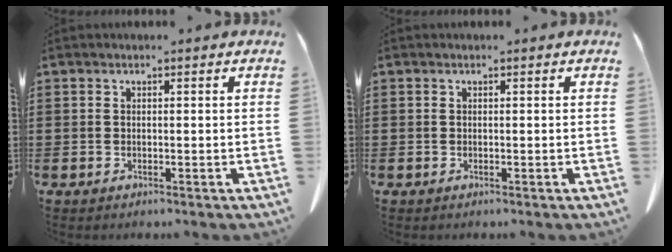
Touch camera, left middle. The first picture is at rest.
{"total": 0.0}